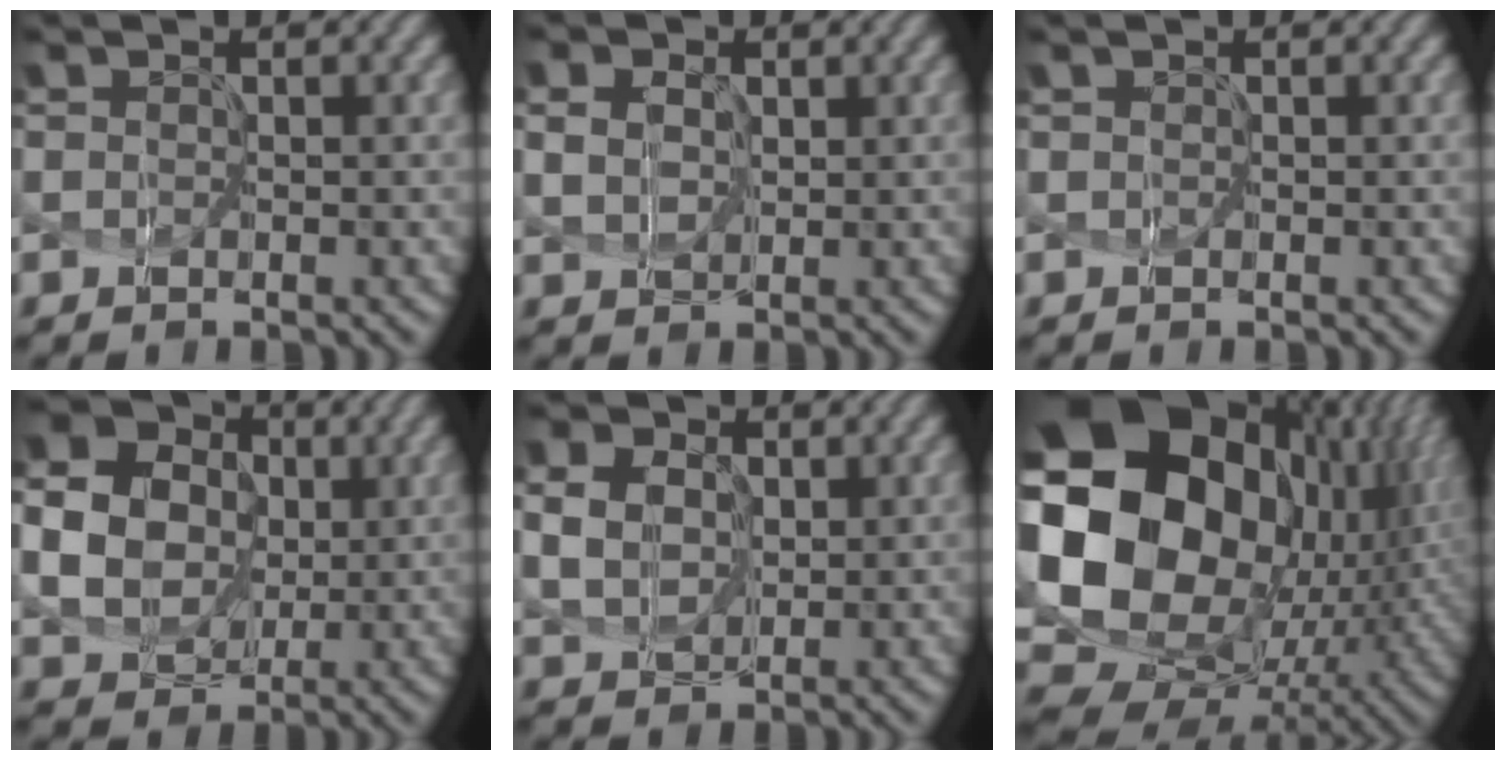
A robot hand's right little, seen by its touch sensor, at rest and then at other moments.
{"total": 3.0, "force": [1.1, 2.3, 1.6], "torque": [-0.028, 0.014, 0.007]}
{"total": 0.0}
{"total": 11.1, "force": [1.3, 9.7, 5.1], "torque": [-0.146, 0.024, 0.006]}
{"total": 4.5, "force": [1.4, 3.5, 2.5], "torque": [-0.072, 0.014, 0.016]}
{"total": 21.9, "force": [4.0, 16.4, 13.9], "torque": [-0.310, -0.025, 0.086]}